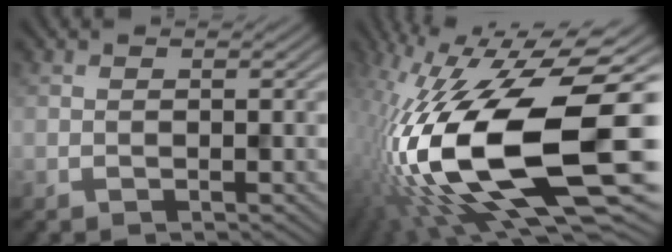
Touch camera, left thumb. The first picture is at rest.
{"total": 21.1, "force": [-4.7, 8.2, 18.9], "torque": [-0.381, -0.023, -0.073]}